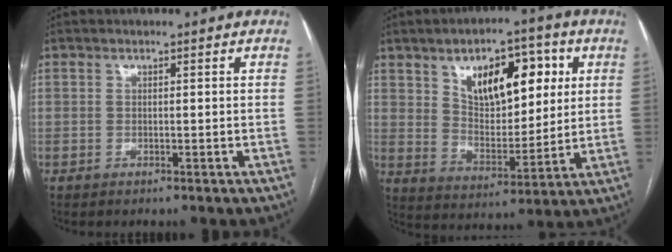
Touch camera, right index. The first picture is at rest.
{"total": 13.4, "force": [5.3, 6.6, 10.4], "torque": [-0.156, 0.019, 0.094]}